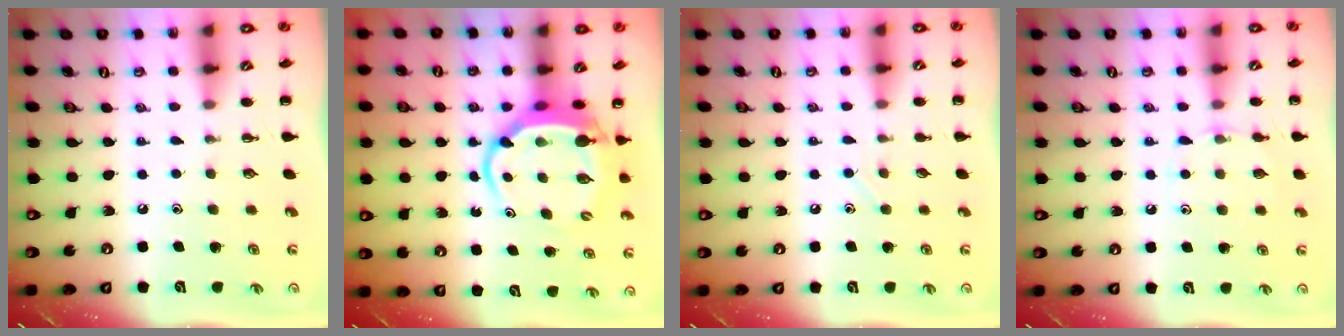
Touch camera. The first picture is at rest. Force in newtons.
{"total": 6.7, "press": 6.4, "slide": 1.8}
{"total": 3.0, "press": 2.8, "slide": 1.0}
{"total": 6.9, "press": 6.6, "slide": 1.8}